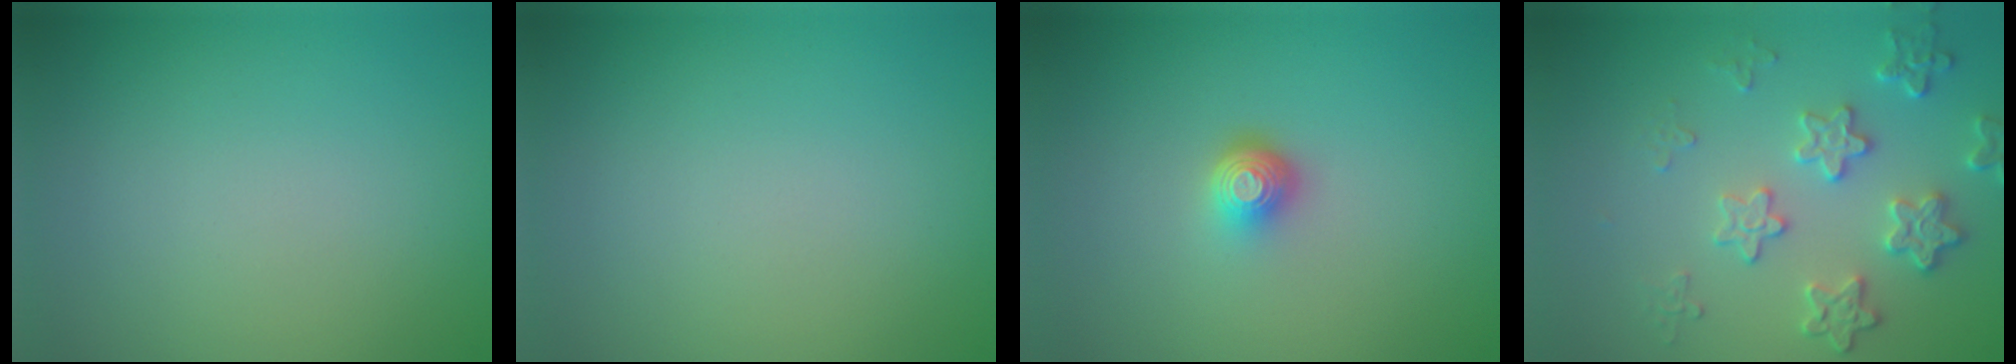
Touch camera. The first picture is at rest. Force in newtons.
{"total": 0.0}
{"total": 2.2, "press": 1.4, "slide": 1.6}
{"total": 4.0, "press": 3.5, "slide": 2.0}